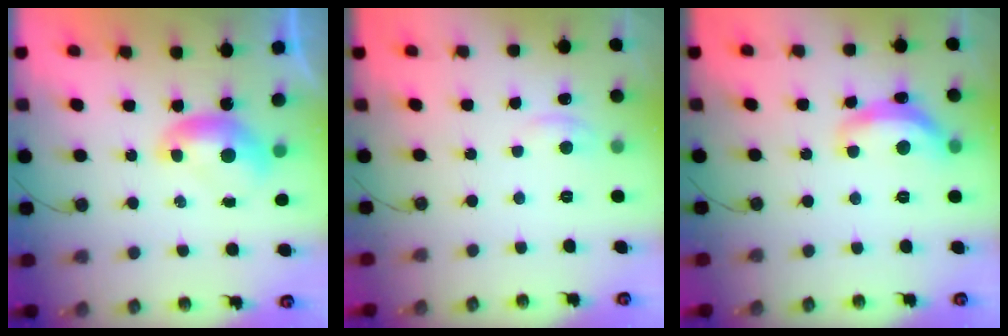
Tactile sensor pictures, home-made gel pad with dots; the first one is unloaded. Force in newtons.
{"total": 0.7, "press": 0.3, "slide": 0.7}
{"total": 7.3, "press": 7.2, "slide": 0.5}